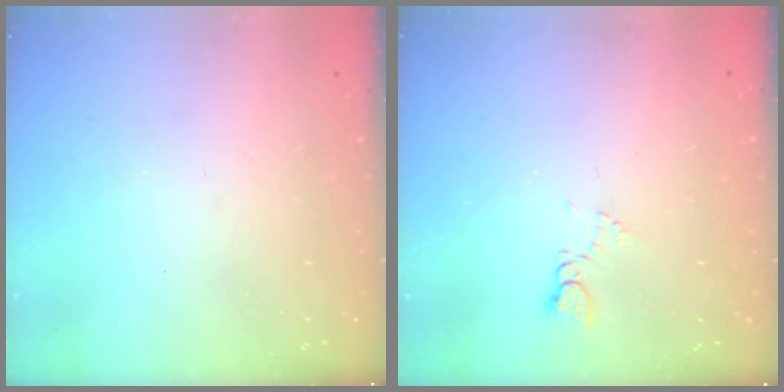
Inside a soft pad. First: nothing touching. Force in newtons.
{"total": 2.6, "press": 2.6, "slide": 0.4}